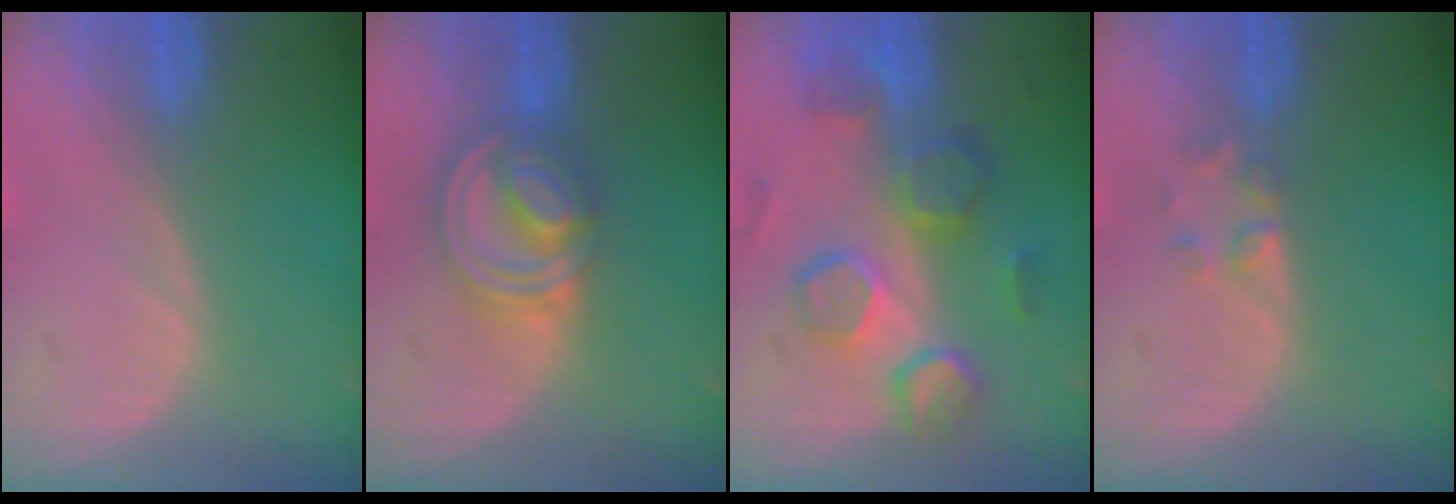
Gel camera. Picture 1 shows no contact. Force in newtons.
{"total": 8.1, "press": 6.9, "slide": 4.3}
{"total": 10.3, "press": 9.1, "slide": 4.9}
{"total": 2.0, "press": 2.0, "slide": 0.2}